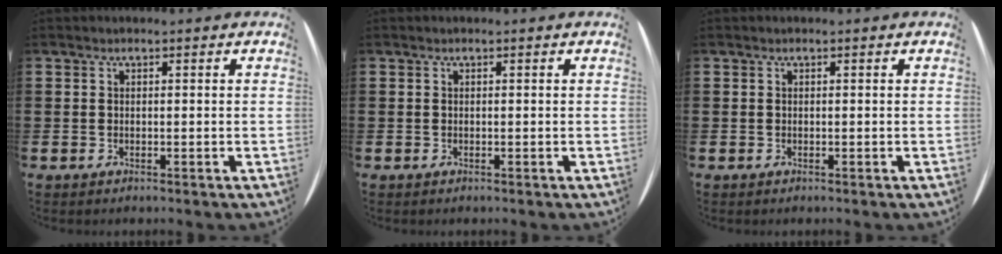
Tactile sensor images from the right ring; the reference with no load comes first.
{"total": 0.0}
{"total": 0.0}